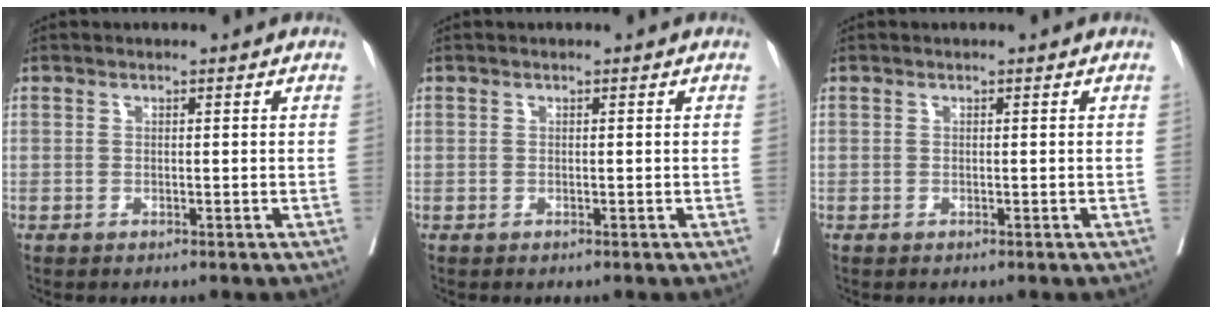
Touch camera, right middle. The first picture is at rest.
{"total": 0.0}
{"total": 0.0}